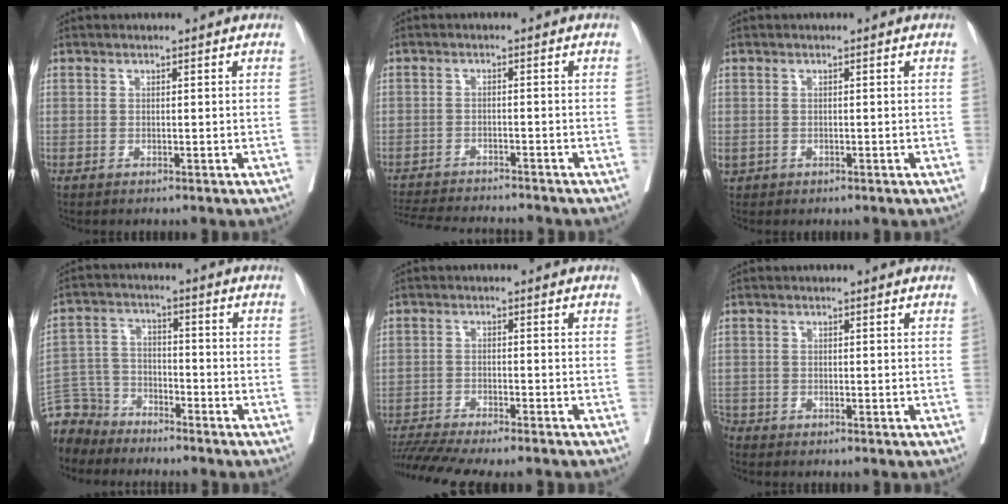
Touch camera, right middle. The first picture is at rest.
{"total": 12.6, "force": [-11.7, 1.2, 4.5], "torque": [-0.077, -0.014, -0.168]}
{"total": 1.5, "force": [-0.5, 1.3, 0.7], "torque": [-0.017, 0.005, 0.000]}
{"total": 9.3, "force": [-8.4, 3.9, -0.3], "torque": [-0.003, 0.018, -0.165]}
{"total": 13.1, "force": [-11.5, 0.5, 6.1], "torque": [-0.092, -0.008, -0.178]}
{"total": 2.0, "force": [-1.8, 0.8, 0.0], "torque": [0.000, 0.000, -0.034]}